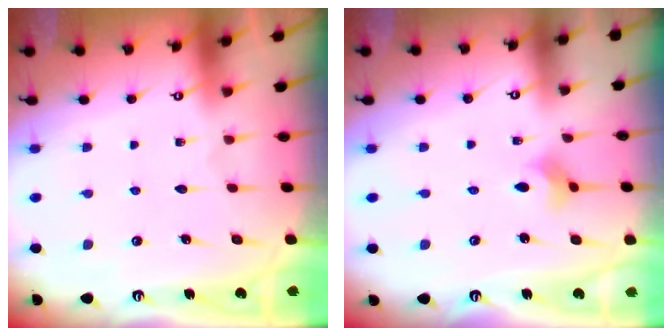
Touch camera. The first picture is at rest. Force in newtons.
{"total": 2.6, "press": 2.6, "slide": 0.5}